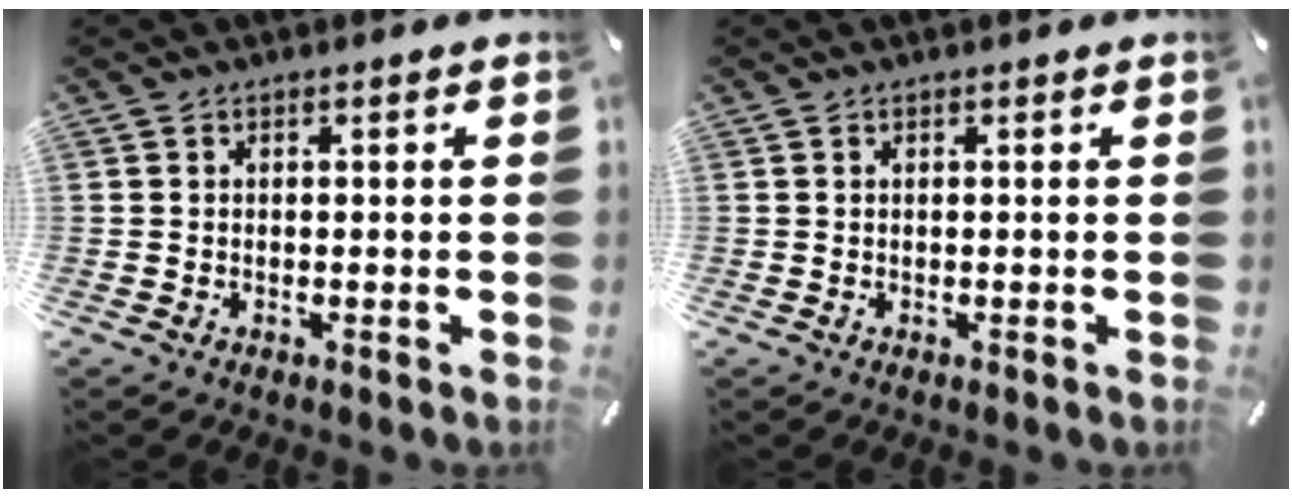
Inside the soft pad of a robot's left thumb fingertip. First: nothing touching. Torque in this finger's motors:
{"motor_torque": [-0.29, -0.18, -0.08, 0.21, -0.02]}